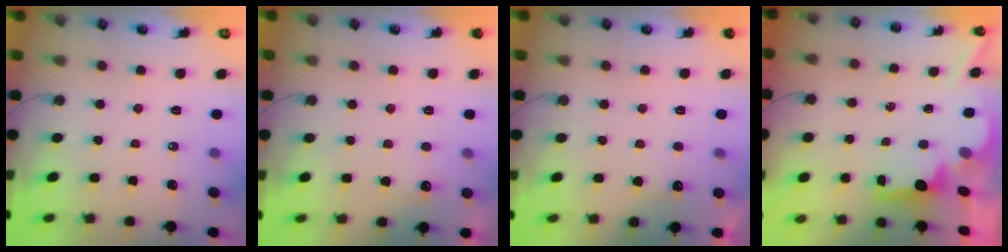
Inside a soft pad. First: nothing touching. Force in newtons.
{"total": 4.0, "press": 3.9, "slide": 1.2}
{"total": 5.1, "press": 5.0, "slide": 1.1}
{"total": 1.9, "press": 1.8, "slide": 0.6}